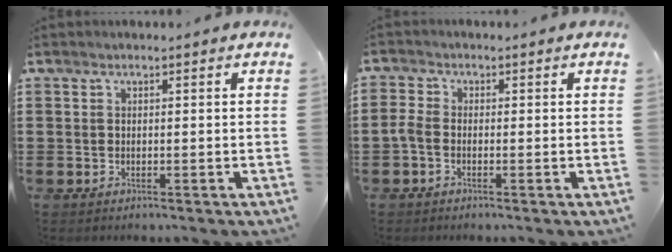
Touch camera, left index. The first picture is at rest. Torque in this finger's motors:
{"motor_torque": [0.55, 0.51, 0.16, 0.02]}